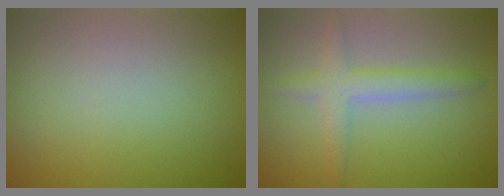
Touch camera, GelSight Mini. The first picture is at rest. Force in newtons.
{"total": 2.9, "press": 2.9, "slide": 0.2}